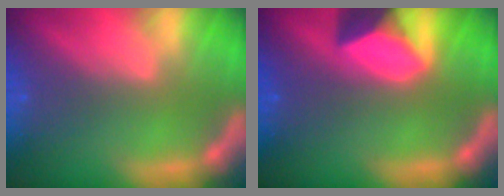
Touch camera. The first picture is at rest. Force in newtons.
{"total": 6.9}